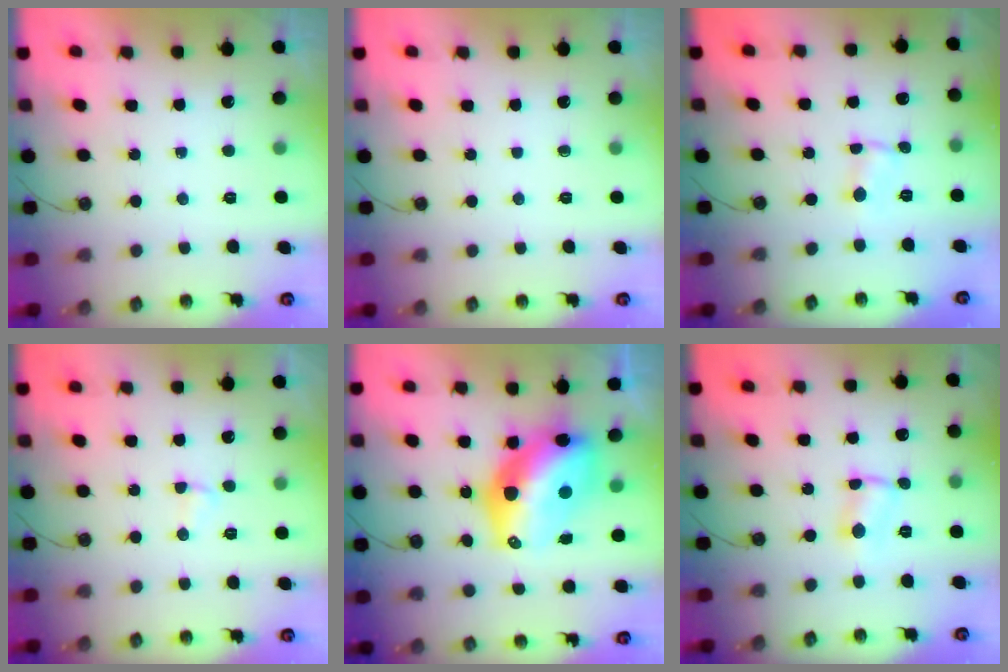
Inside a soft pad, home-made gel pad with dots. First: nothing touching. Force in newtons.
{"total": 0.0}
{"total": 0.6, "press": 0.6, "slide": 0.1}
{"total": 2.5, "press": 2.5, "slide": 0.7}
{"total": 16.2, "press": 16.1, "slide": 1.5}
{"total": 3.0, "press": 3.0, "slide": 0.3}